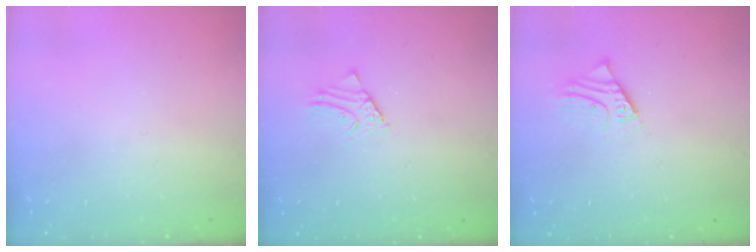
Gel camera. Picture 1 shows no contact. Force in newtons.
{"total": 2.6, "press": 2.6, "slide": 0.2}
{"total": 2.3, "press": 2.3, "slide": 0.2}